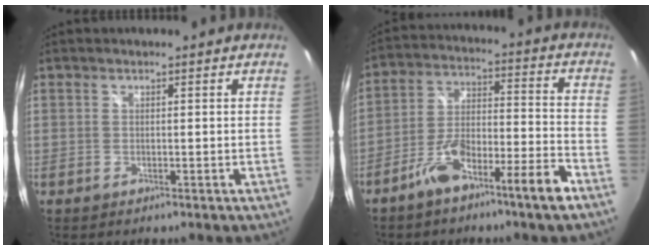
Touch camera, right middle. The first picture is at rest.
{"total": 10.6, "force": [-7.0, 0.6, 7.9], "torque": [-0.149, 0.016, -0.117]}